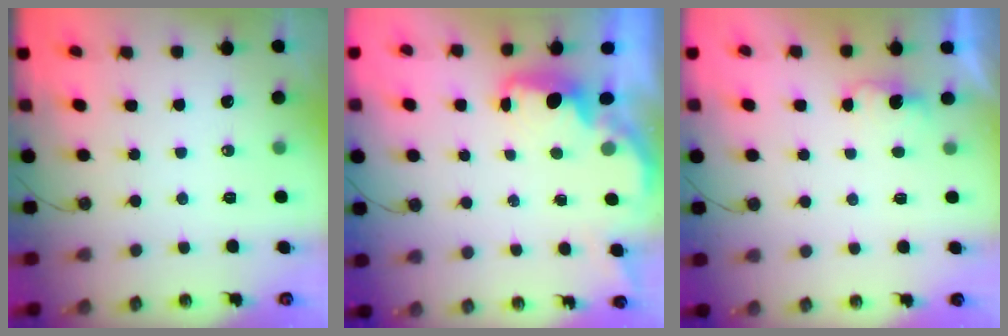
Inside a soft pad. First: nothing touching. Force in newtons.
{"total": 1.5, "press": 1.3, "slide": 0.7}
{"total": 1.6, "press": 1.4, "slide": 0.8}